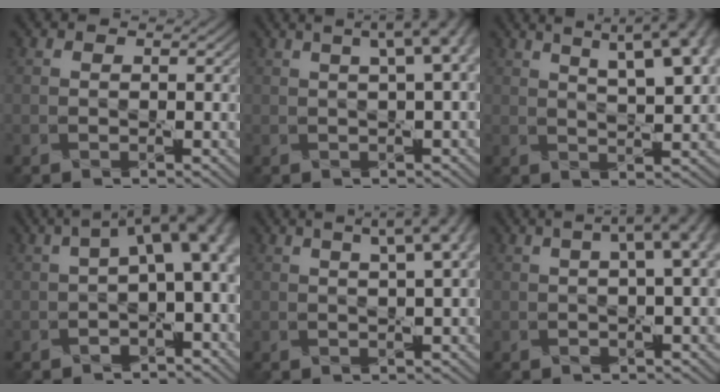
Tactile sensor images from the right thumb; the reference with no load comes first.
{"total": 8.2, "force": [2.8, 2.8, 7.2], "torque": [-0.063, 0.041, 0.017]}
{"total": 13.4, "force": [7.2, 4.6, 10.3], "torque": [-0.144, 0.029, 0.090]}
{"total": 9.4, "force": [0.8, 4.2, 8.4], "torque": [-0.115, 0.008, 0.014]}
{"total": 8.3, "force": [3.6, 2.6, 7.1], "torque": [-0.061, 0.041, 0.027]}
{"total": 6.4, "force": [1.4, 2.0, 6.0], "torque": [-0.065, 0.023, 0.017]}